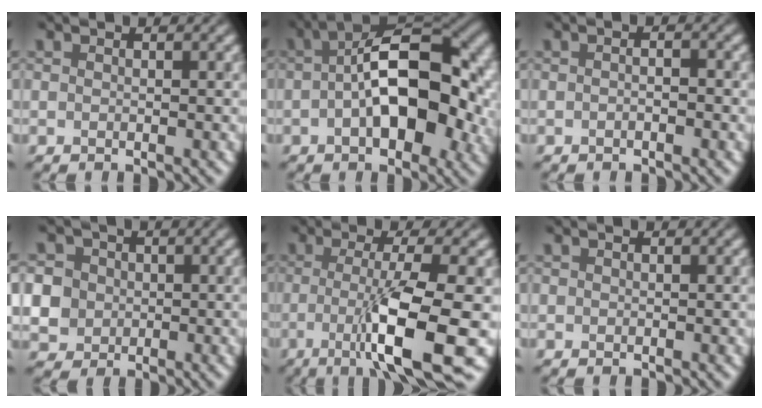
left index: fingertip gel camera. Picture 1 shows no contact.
{"total": 11.5, "force": [-0.4, 5.7, 10.0], "torque": [-0.142, 0.012, -0.015]}
{"total": 1.0, "force": [-0.5, 0.3, 0.9], "torque": [-0.017, -0.001, -0.011]}
{"total": 7.4, "force": [0.5, 7.0, 2.5], "torque": [-0.066, 0.024, -0.009]}
{"total": 9.2, "force": [-2.2, 1.5, 8.8], "torque": [-0.135, -0.010, -0.045]}
{"total": 0.0}